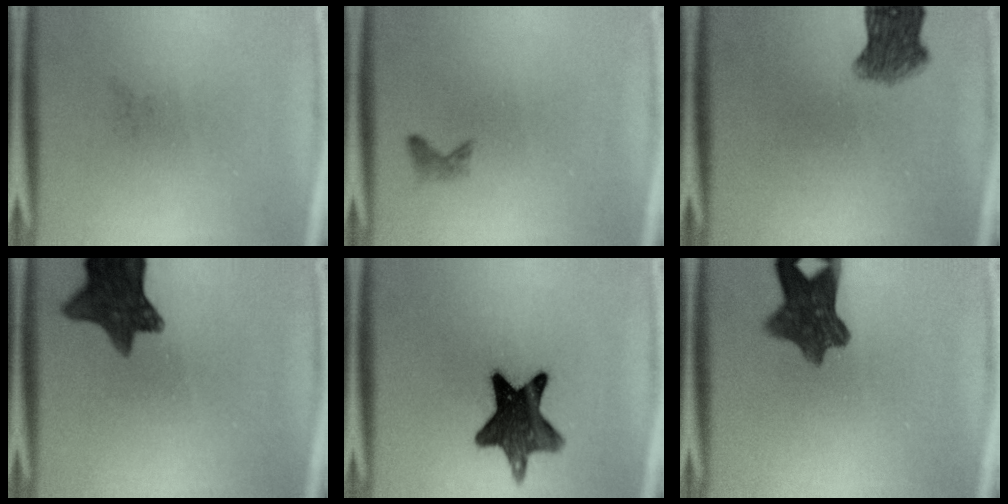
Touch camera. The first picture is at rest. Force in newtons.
{"total": 0.8}
{"total": 5.8}
{"total": 10.9}
{"total": 13.3}
{"total": 9.1}